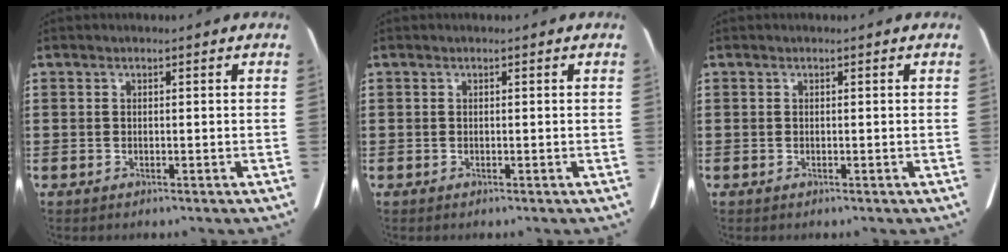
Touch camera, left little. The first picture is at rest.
{"total": 0.0}
{"total": 0.0}